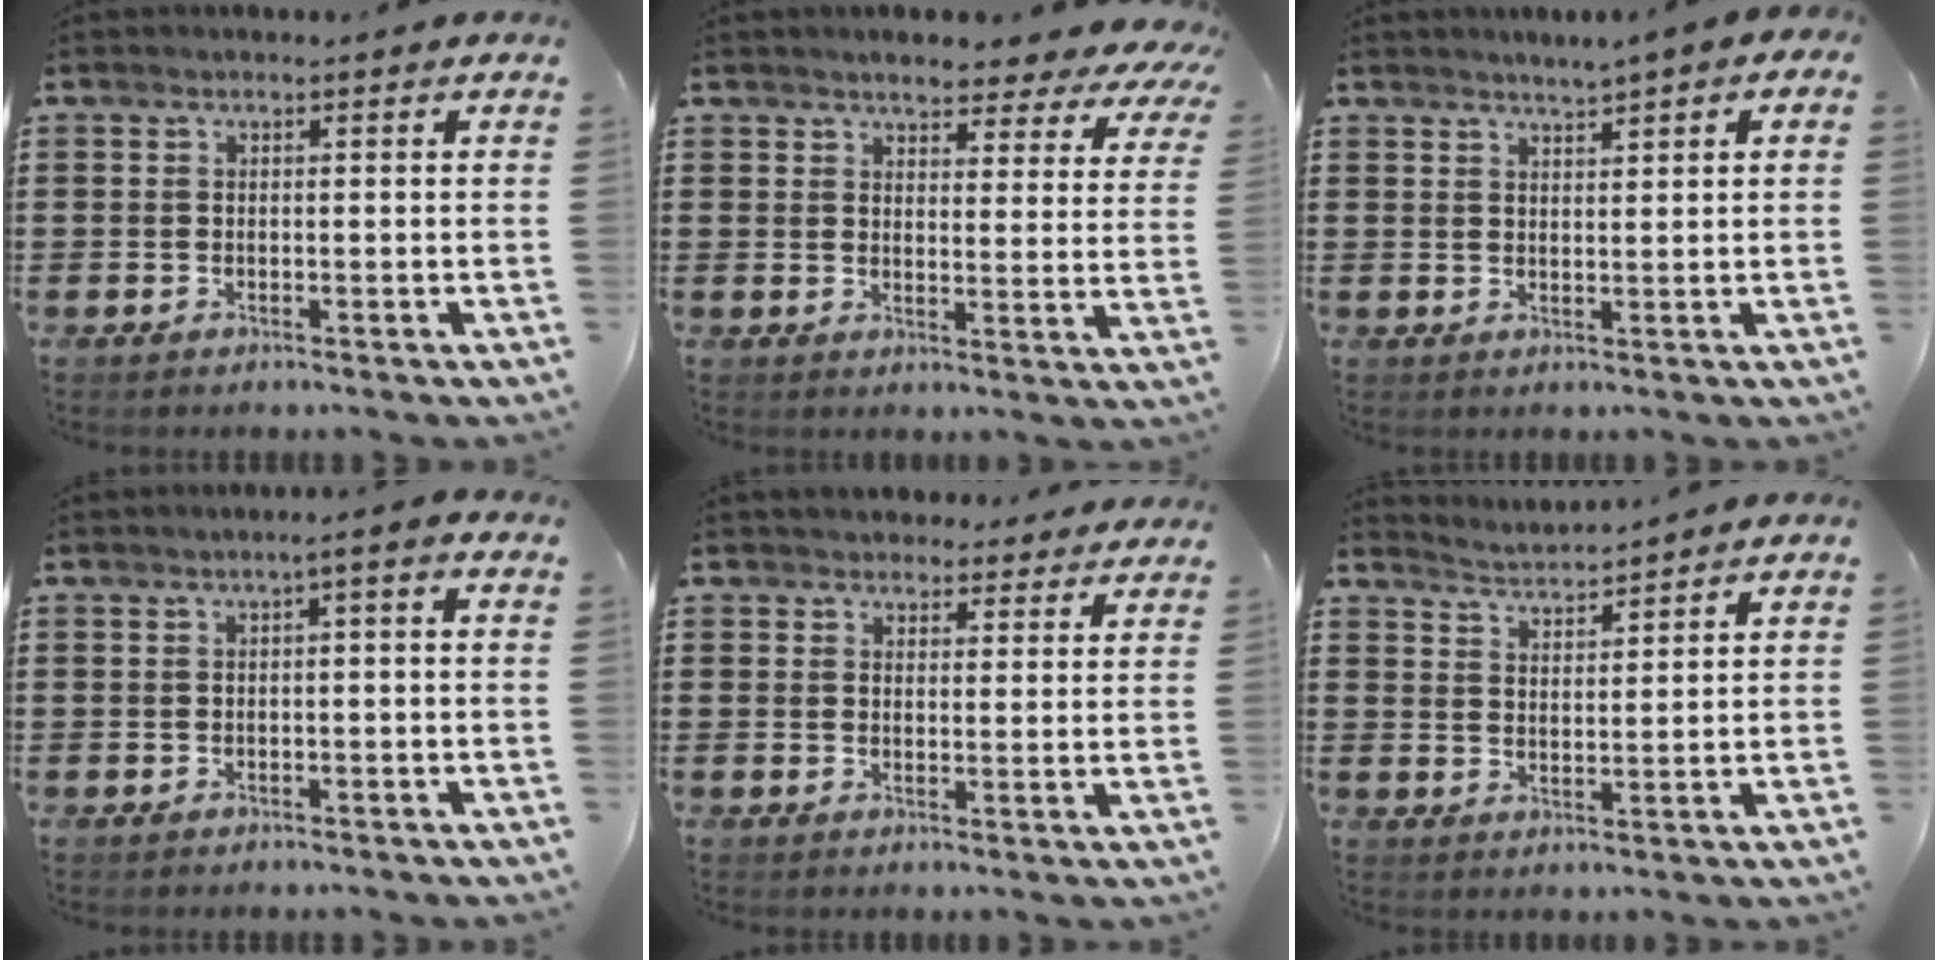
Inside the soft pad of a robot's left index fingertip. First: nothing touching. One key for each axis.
{"total": 4.5, "fx": 4.2, "fy": 0.6, "fz": 1.2, "tx": -0.035, "ty": -0.024, "tz": 0.072}
{"total": 1.6, "fx": 1.6, "fy": 0.0, "fz": 0.4, "tx": -0.012, "ty": 0.002, "tz": 0.030}
{"total": 1.5, "fx": -0.5, "fy": 0.1, "fz": 1.4, "tx": -0.023, "ty": 0.000, "tz": -0.012}
{"total": 3.2, "fx": 3.0, "fy": 1.1, "fz": 0.0, "tx": -0.002, "ty": -0.007, "tz": 0.055}
{"total": 2.9, "fx": 2.8, "fy": -0.4, "fz": -0.4, "tx": -0.003, "ty": -0.017, "tz": 0.051}